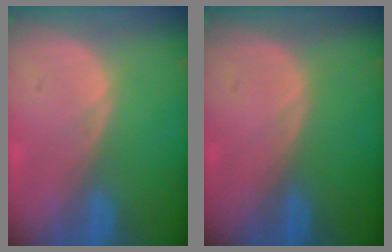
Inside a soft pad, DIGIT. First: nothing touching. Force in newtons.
{"total": 0.0}